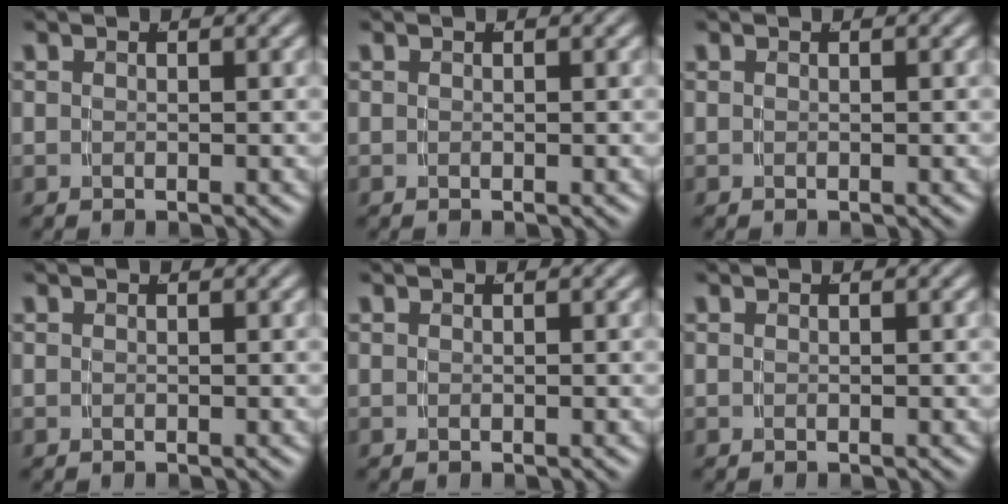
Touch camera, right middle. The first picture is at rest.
{"total": 0.0}
{"total": 0.0}
{"total": 0.0}
{"total": 0.0}
{"total": 0.0}